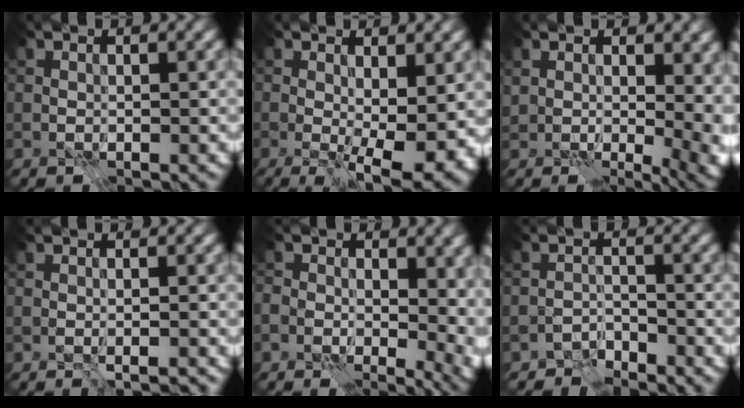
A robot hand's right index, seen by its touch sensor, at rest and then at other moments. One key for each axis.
{"total": 7.6, "fx": -0.7, "fy": 2.8, "fz": 7.1, "tx": -0.102, "ty": -0.014, "tz": -0.006}
{"total": 7.0, "fx": 1.4, "fy": 3.9, "fz": 5.6, "tx": -0.078, "ty": -0.016, "tz": 0.044}
{"total": 0.8, "fx": -0.6, "fy": -0.4, "fz": 0.3, "tx": -0.004, "ty": -0.003, "tz": -0.012}
{"total": 9.4, "fx": -1.1, "fy": 6.4, "fz": 6.9, "tx": -0.079, "ty": -0.026, "tz": -0.009}
{"total": 2.3, "fx": -2.3, "fy": 0.1, "fz": -0.3, "tx": 0.009, "ty": 0.008, "tz": -0.047}